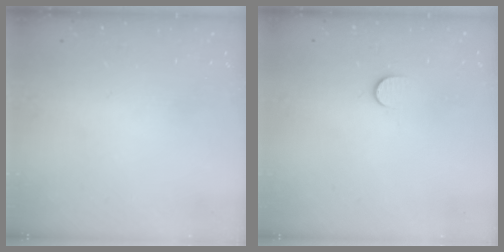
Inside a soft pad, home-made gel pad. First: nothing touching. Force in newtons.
{"total": 5.7, "press": 5.6, "slide": 0.7}